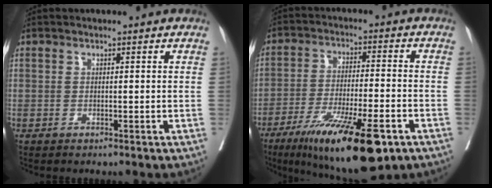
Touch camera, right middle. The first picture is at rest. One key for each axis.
{"total": 17.3, "fx": -10.0, "fy": 2.8, "fz": 13.8, "tx": -0.210, "ty": -0.034, "tz": -0.159}